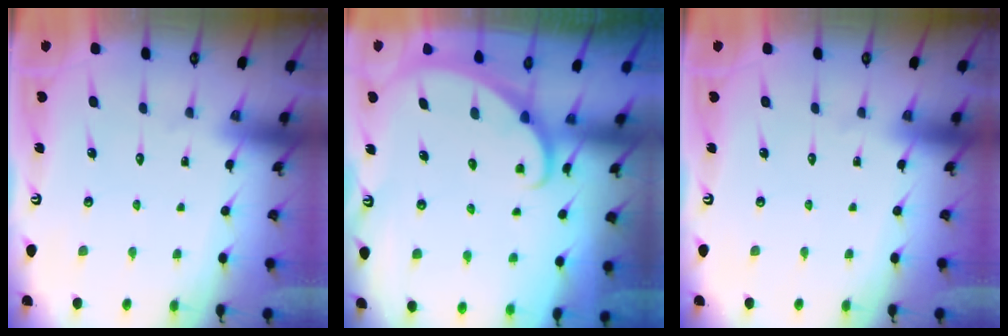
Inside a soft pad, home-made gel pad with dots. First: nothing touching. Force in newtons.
{"total": 1.4, "press": 1.4, "slide": 0.0}
{"total": 0.0}